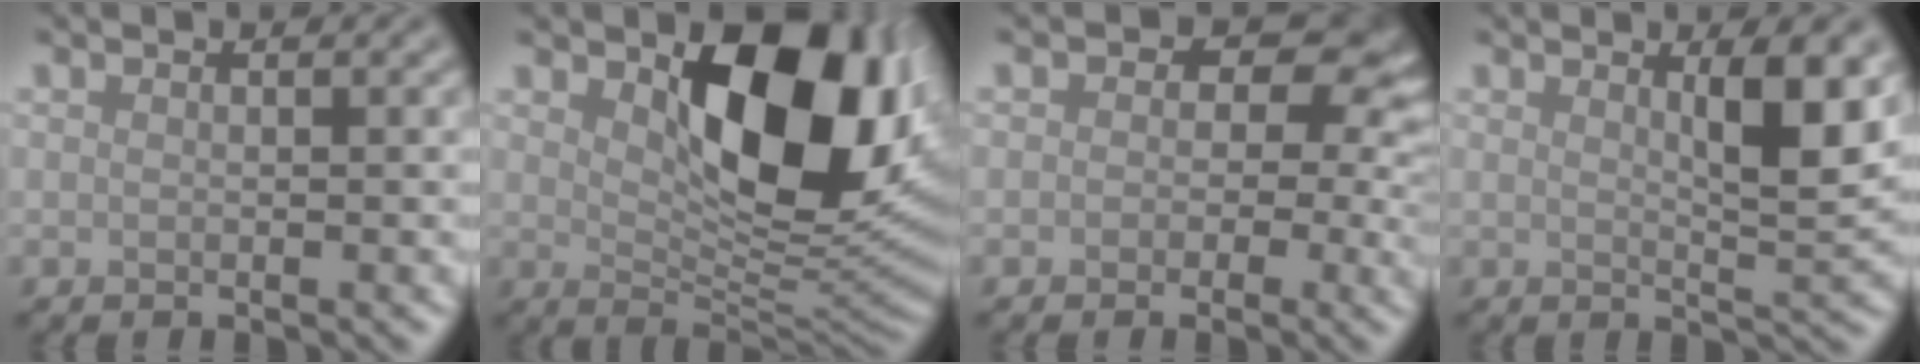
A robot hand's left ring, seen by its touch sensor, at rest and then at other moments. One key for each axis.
{"total": 11.5, "fx": 3.2, "fy": 5.7, "fz": 9.5, "tx": -0.133, "ty": -0.007, "tz": 0.056}
{"total": 6.5, "fx": 0.9, "fy": 5.0, "fz": 4.1, "tx": -0.009, "ty": 0.017, "tz": -0.009}
{"total": 4.7, "fx": 1.7, "fy": 1.0, "fz": 4.2, "tx": -0.062, "ty": -0.008, "tz": 0.029}